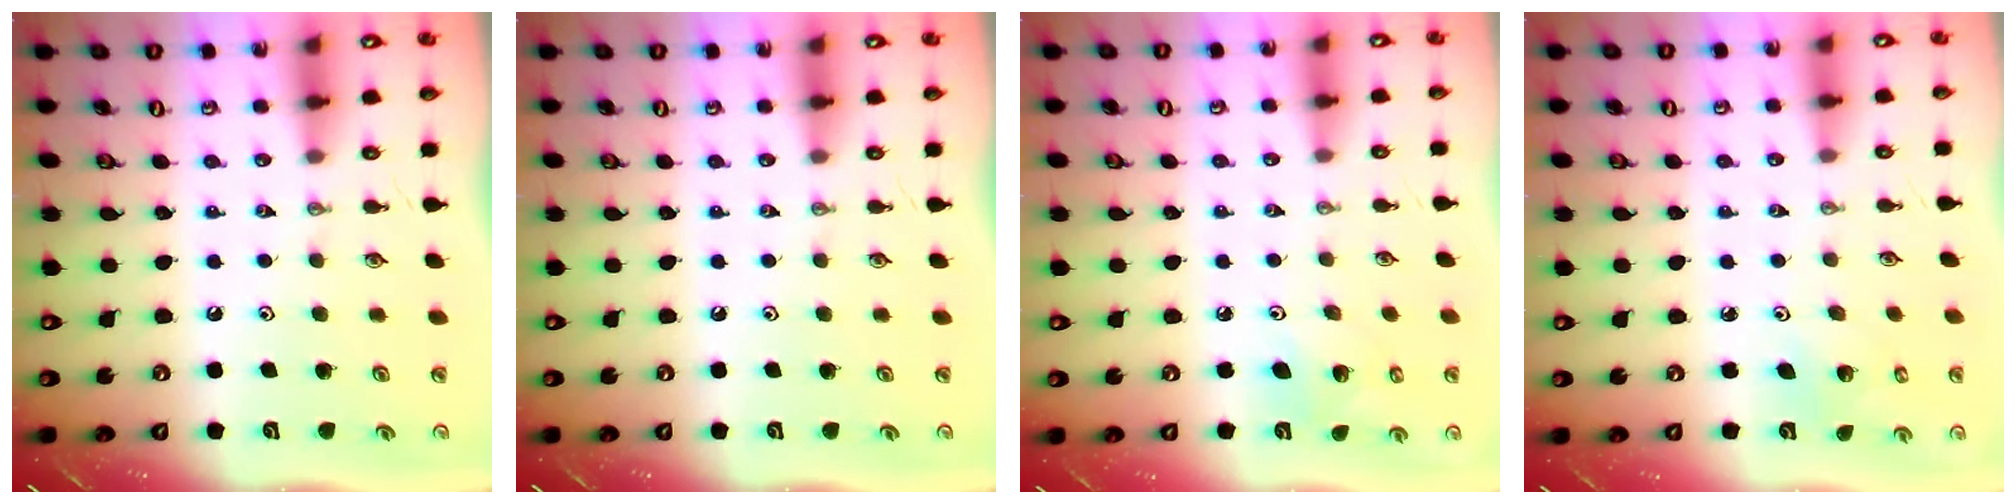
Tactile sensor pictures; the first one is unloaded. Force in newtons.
{"total": 0.0}
{"total": 6.7, "press": 6.6, "slide": 1.5}
{"total": 2.4, "press": 2.4, "slide": 0.2}